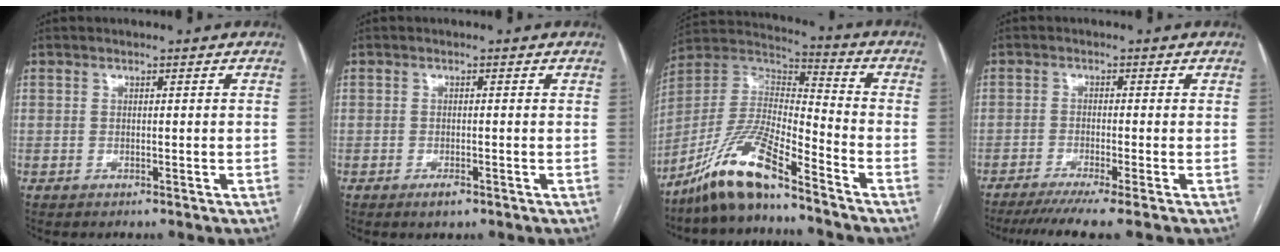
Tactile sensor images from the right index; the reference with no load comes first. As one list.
[{"total": 1.7, "force": [-1.0, 0.6, 1.2], "torque": [-0.018, 0.000, -0.013]}, {"total": 13.4, "force": [-10.1, 1.5, 8.7], "torque": [-0.185, 0.002, -0.191]}, {"total": 6.6, "force": [-5.0, -1.0, 4.2], "torque": [-0.058, -0.014, -0.080]}]